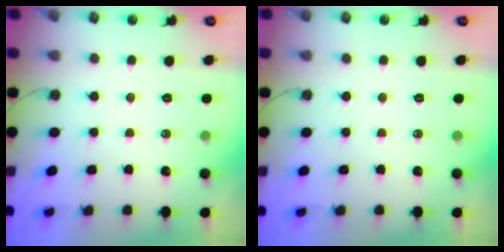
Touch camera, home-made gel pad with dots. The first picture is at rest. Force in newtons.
{"total": 0.0}